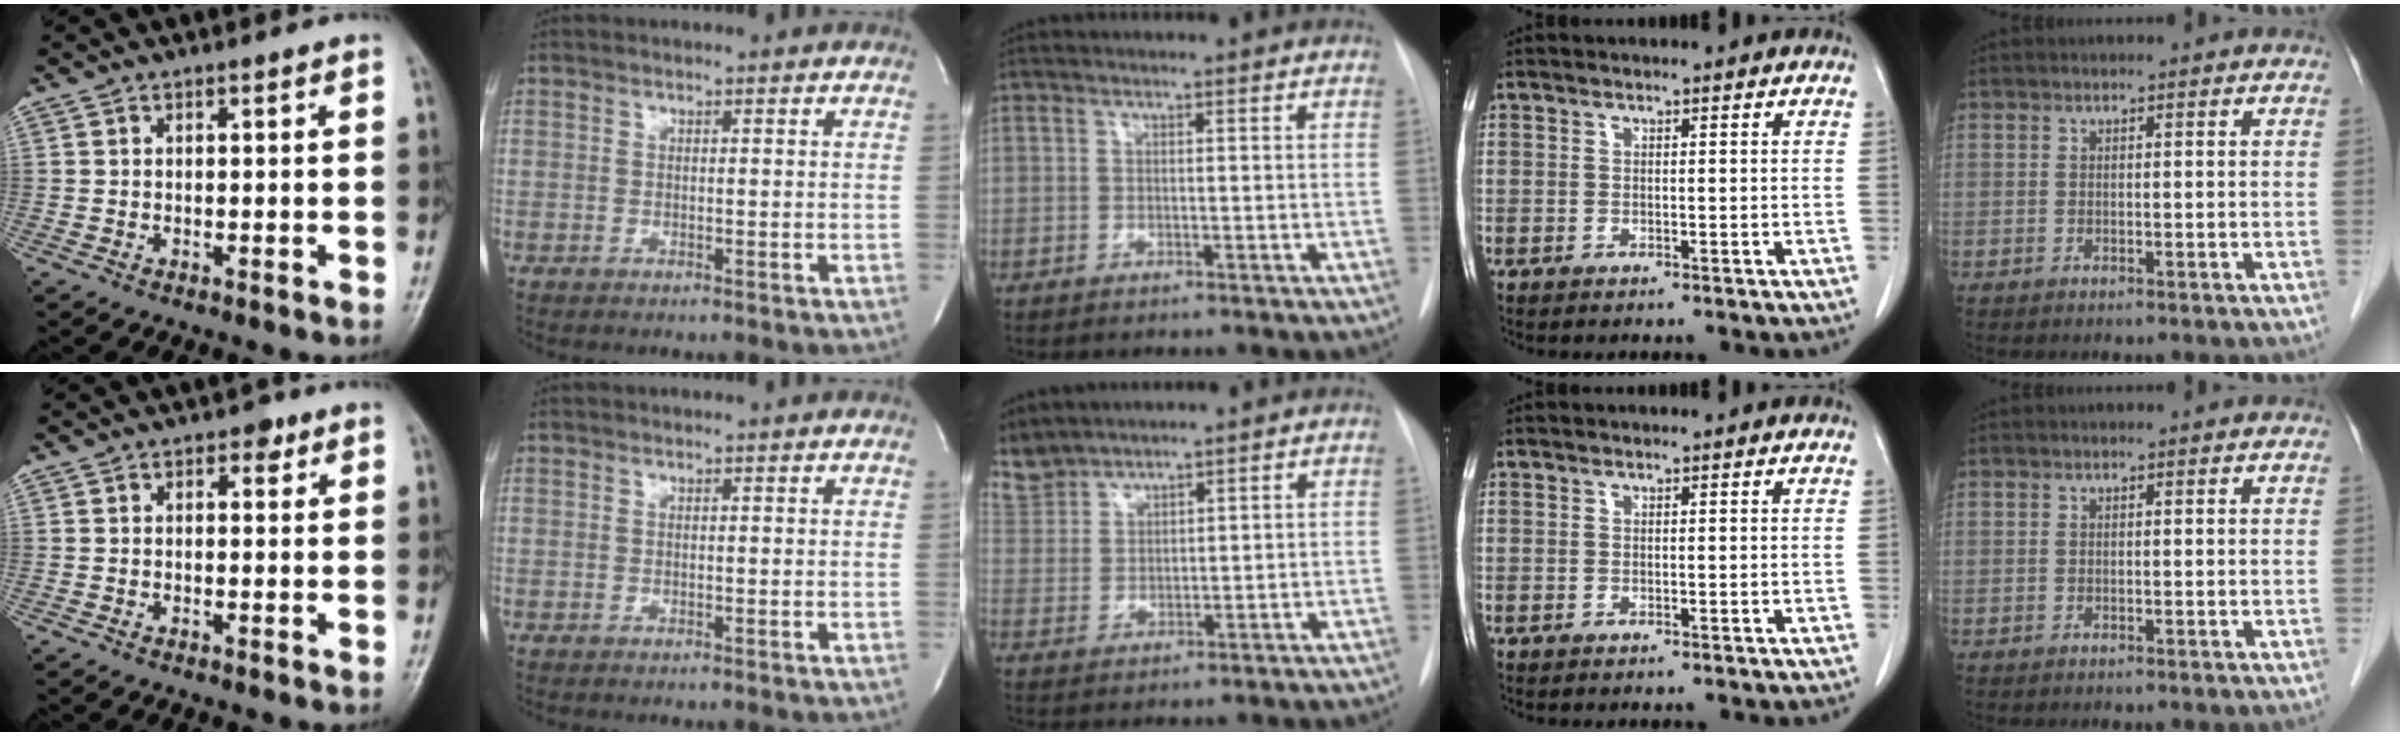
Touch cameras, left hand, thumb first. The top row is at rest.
{"thumb": {"total": 1.9, "force": [1.0, 1.3, 1.1], "torque": [0.000, -0.001, 0.009]}, "middle": {"total": 7.3, "force": [6.8, 2.3, 0.7], "torque": [-0.025, 0.011, 0.151]}}